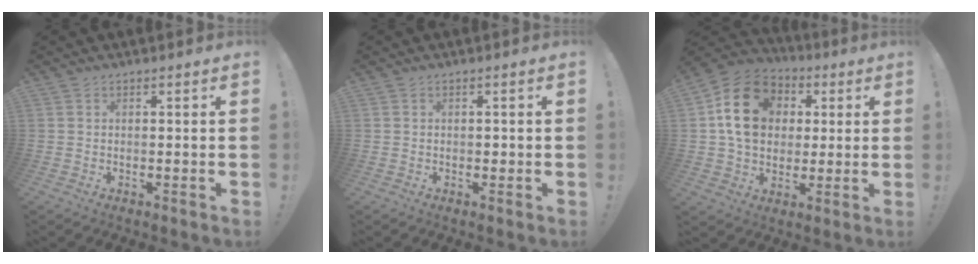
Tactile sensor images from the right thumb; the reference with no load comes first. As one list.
[{"total": 0.8, "force": [-0.3, 0.7, 0.3], "torque": [-0.003, 0.002, -0.006]}, {"total": 18.2, "force": [3.9, 14.5, 10.1], "torque": [-0.153, 0.004, 0.080]}]